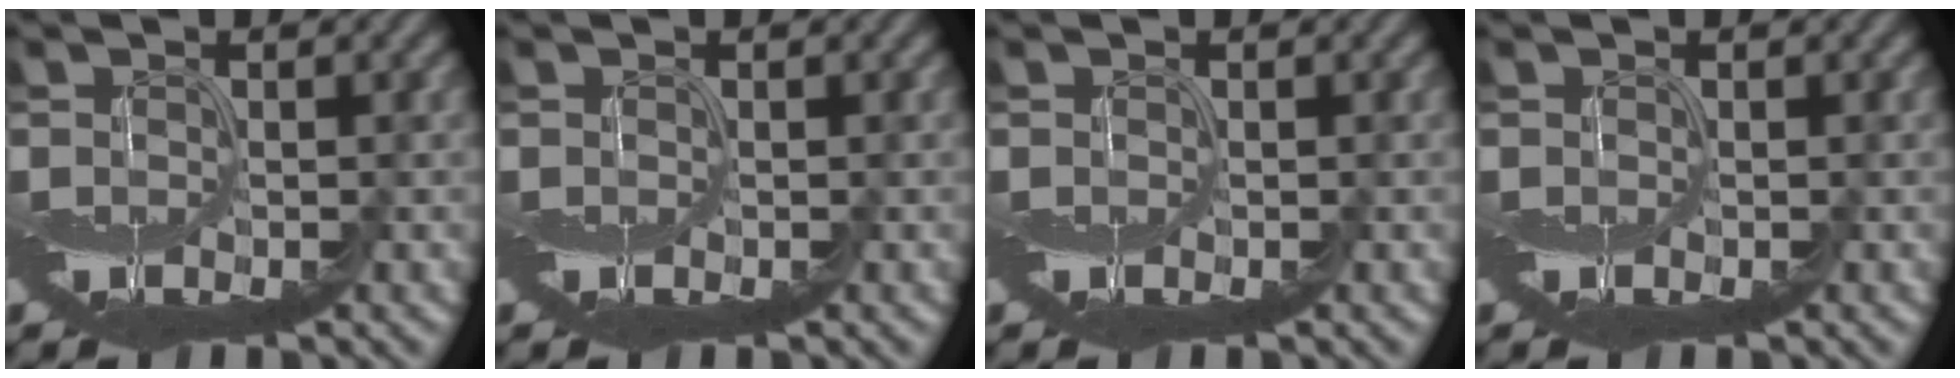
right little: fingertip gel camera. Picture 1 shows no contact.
{"total": 0.0}
{"total": 0.0}
{"total": 0.0}